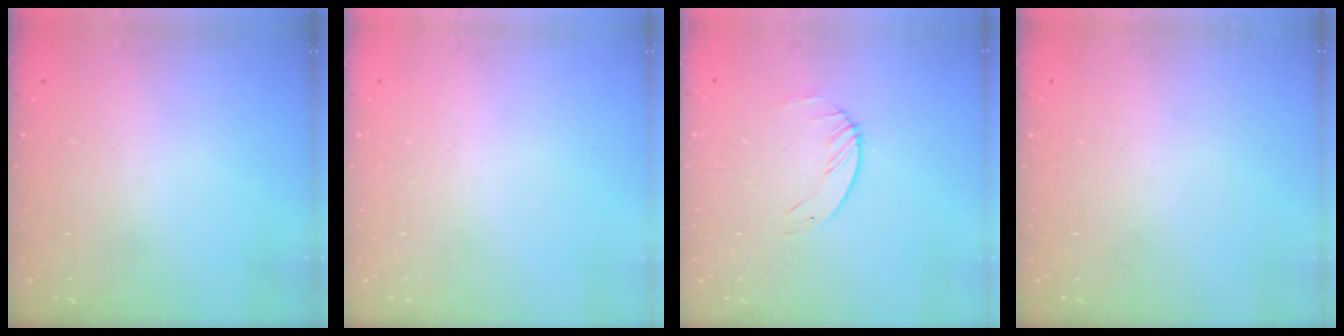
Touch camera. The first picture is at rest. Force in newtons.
{"total": 0.0}
{"total": 1.7, "press": 1.7, "slide": 0.2}
{"total": 0.0}